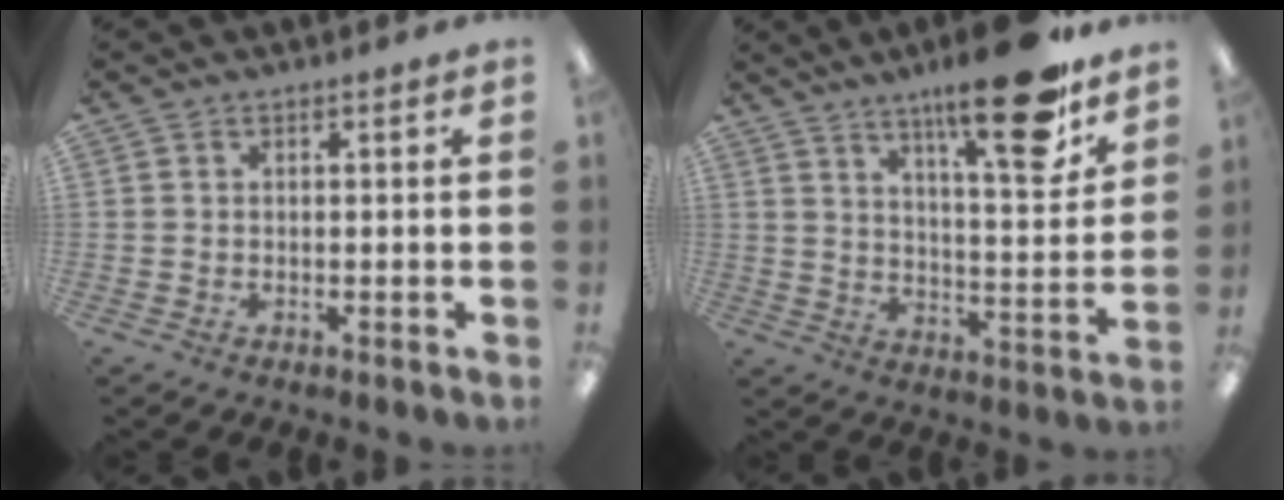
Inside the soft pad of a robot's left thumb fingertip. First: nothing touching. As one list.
[{"total": 19.5, "force": [13.6, 4.7, 13.1], "torque": [-0.187, -0.086, 0.211]}]